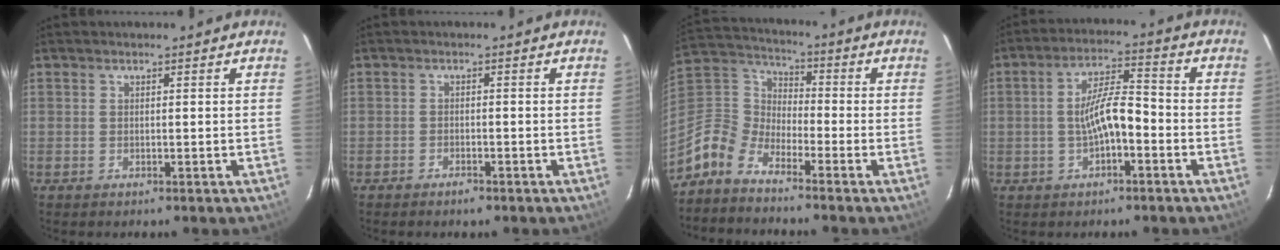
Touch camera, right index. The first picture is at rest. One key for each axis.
{"total": 1.9, "fx": -1.5, "fy": 0.8, "fz": 0.8, "tx": -0.020, "ty": 0.001, "tz": -0.028}
{"total": 9.1, "fx": -7.8, "fy": 3.8, "fz": 2.9, "tx": -0.067, "ty": 0.021, "tz": -0.181}
{"total": 7.6, "fx": -2.1, "fy": 2.3, "fz": 6.9, "tx": -0.128, "ty": 0.016, "tz": -0.031}